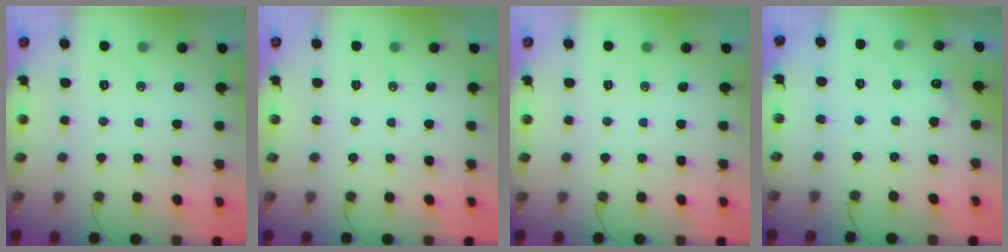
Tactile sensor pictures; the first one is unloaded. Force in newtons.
{"total": 0.0}
{"total": 0.0}
{"total": 5.0, "press": 4.8, "slide": 1.3}